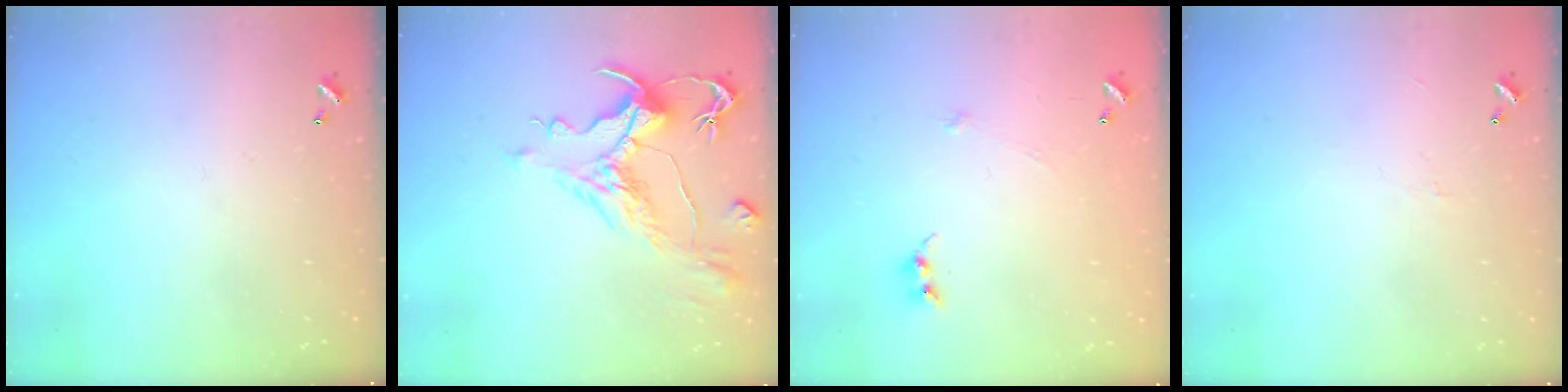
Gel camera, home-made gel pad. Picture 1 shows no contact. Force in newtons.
{"total": 2.6, "press": 2.1, "slide": 1.6}
{"total": 4.1, "press": 4.1, "slide": 0.2}
{"total": 0.8, "press": 0.7, "slide": 0.5}